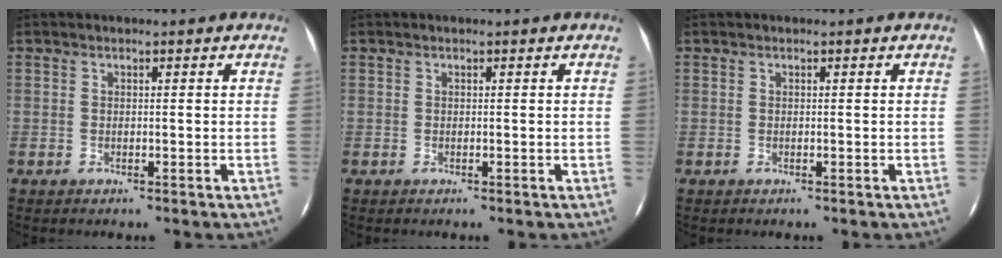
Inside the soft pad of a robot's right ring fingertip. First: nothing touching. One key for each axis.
{"total": 0.0}
{"total": 0.0}